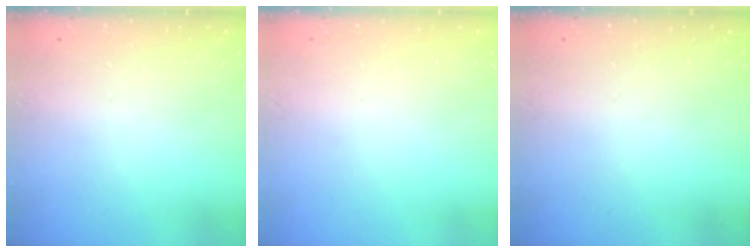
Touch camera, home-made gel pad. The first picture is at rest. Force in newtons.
{"total": 0.0}
{"total": 0.0}